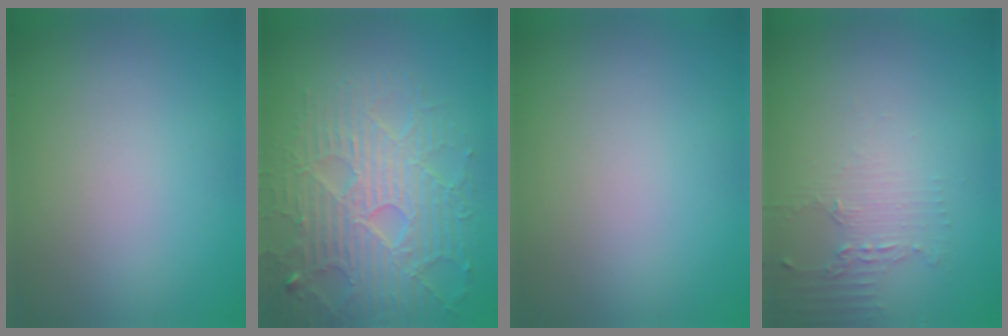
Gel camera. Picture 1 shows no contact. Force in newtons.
{"total": 6.6, "press": 5.5, "slide": 3.6}
{"total": 0.0}
{"total": 2.0, "press": 1.5, "slide": 1.3}